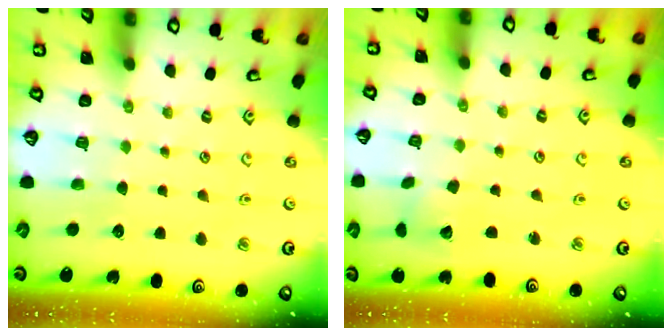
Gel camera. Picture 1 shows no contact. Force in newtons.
{"total": 2.5, "press": 2.5, "slide": 0.4}